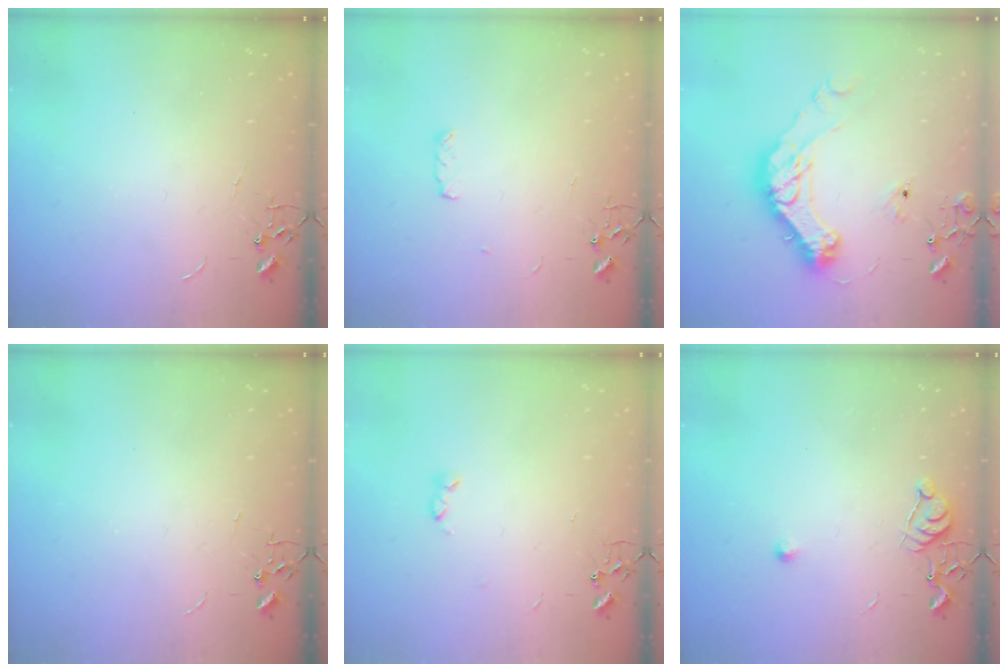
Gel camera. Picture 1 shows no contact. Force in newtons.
{"total": 4.1, "press": 4.1, "slide": 0.6}
{"total": 17.4, "press": 17.2, "slide": 2.4}
{"total": 0.0}
{"total": 2.6, "press": 2.5, "slide": 0.5}
{"total": 6.3, "press": 6.2, "slide": 0.8}